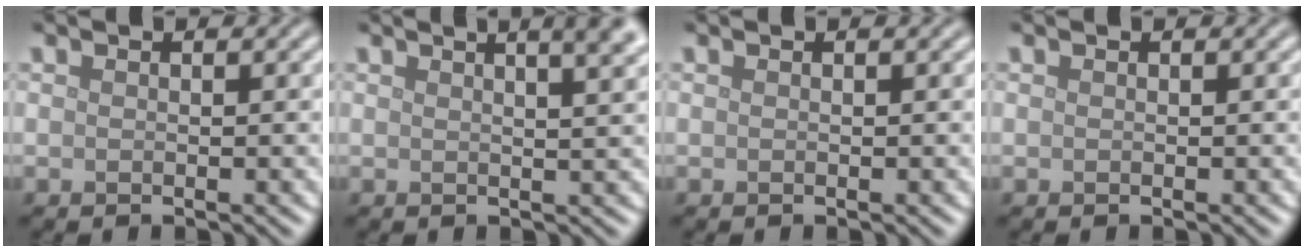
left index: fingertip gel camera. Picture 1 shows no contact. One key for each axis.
{"total": 7.0, "fx": 3.7, "fy": 3.1, "fz": 5.0, "tx": -0.015, "ty": 0.050, "tz": 0.012}
{"total": 0.0}
{"total": 0.0}